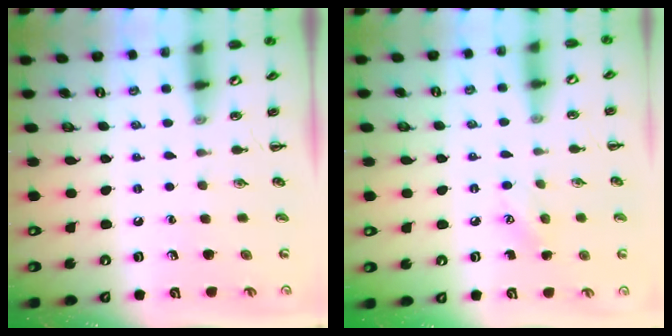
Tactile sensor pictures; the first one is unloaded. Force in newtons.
{"total": 5.3, "press": 5.1, "slide": 1.4}